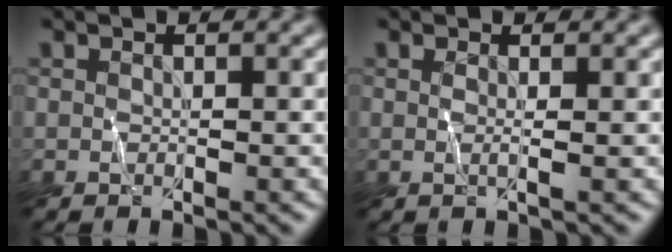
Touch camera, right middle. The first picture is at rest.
{"total": 0.9, "force": [0.3, 0.3, 0.9], "torque": [-0.014, 0.000, -0.002]}